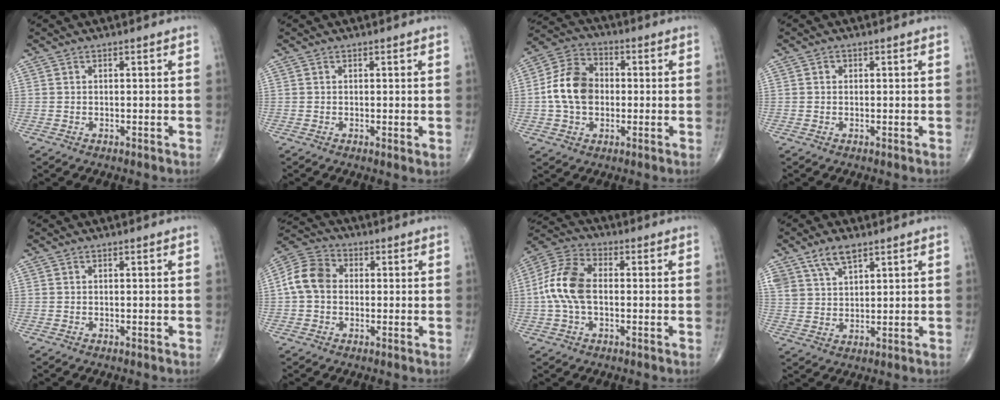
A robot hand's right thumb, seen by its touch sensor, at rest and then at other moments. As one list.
[{"total": 0.9, "force": [0.0, 0.2, 0.9], "torque": [-0.015, -0.005, -0.001]}, {"total": 11.3, "force": [-0.4, 8.4, 7.6], "torque": [-0.127, 0.026, -0.016]}, {"total": 0.7, "force": [0.1, 0.7, 0.2], "torque": [0.002, 0.001, 0.001]}, {"total": 0.0}, {"total": 8.4, "force": [0.1, 6.6, 5.1], "torque": [-0.093, 0.026, -0.010]}, {"total": 11.2, "force": [-0.4, 6.7, 9.0], "torque": [-0.194, 0.029, -0.014]}, {"total": 6.5, "force": [4.3, 3.0, 3.8], "torque": [-0.061, -0.018, 0.088]}]